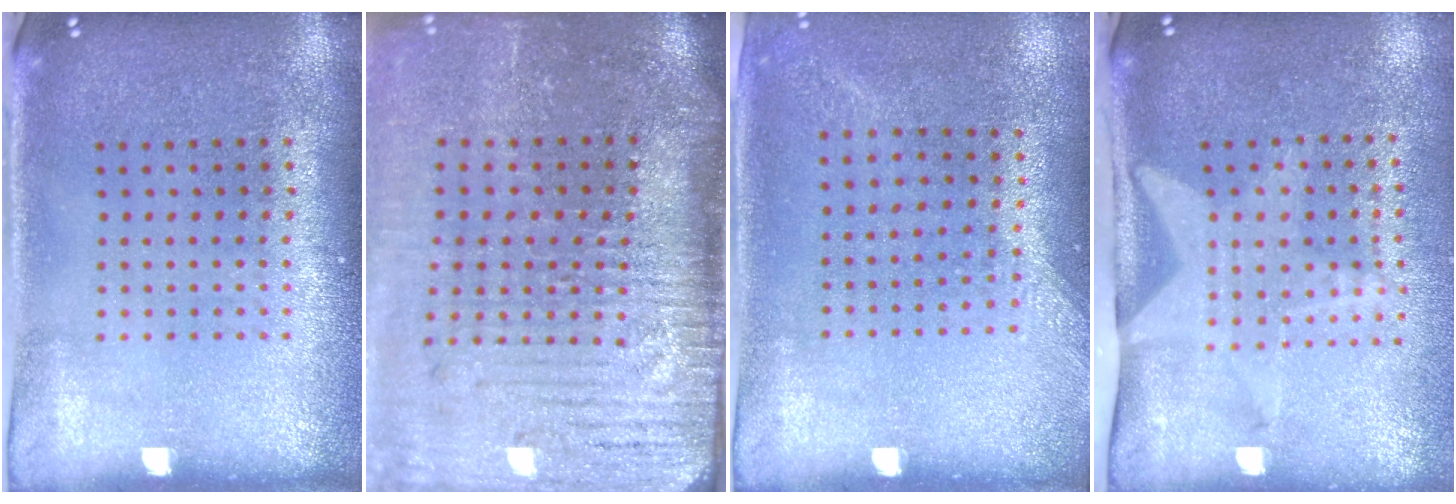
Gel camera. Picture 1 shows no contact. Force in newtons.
{"total": 5.1, "press": 4.3, "slide": 2.8}
{"total": 1.3, "press": 1.0, "slide": 0.9}
{"total": 2.1, "press": 1.6, "slide": 1.3}